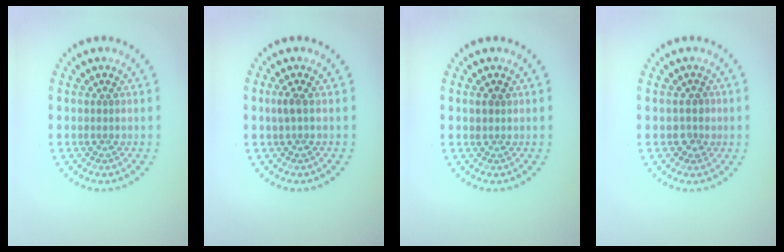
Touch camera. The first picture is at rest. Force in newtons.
{"total": 1.0, "press": 0.9, "slide": 0.4}
{"total": 1.0, "press": 1.0, "slide": 0.3}
{"total": 1.3, "press": 1.2, "slide": 0.6}